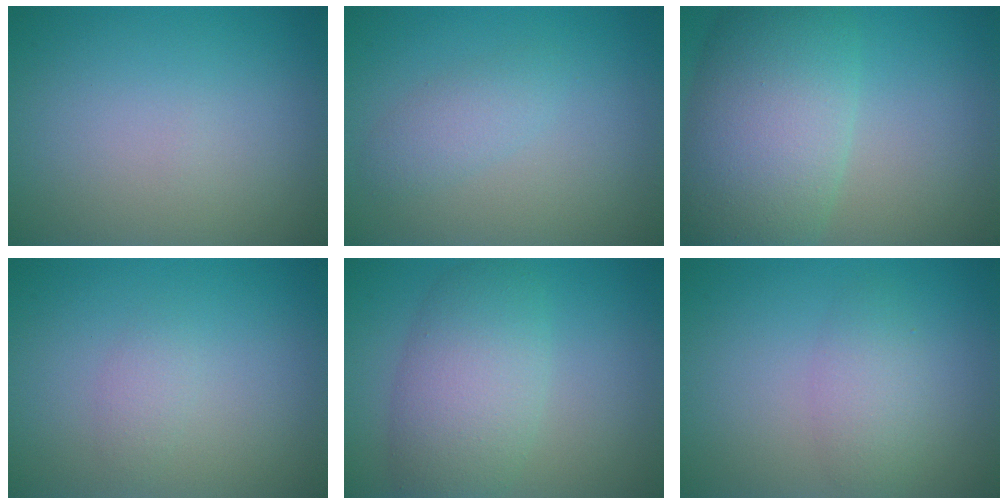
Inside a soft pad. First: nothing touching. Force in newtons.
{"total": 1.8, "press": 1.8, "slide": 0.0}
{"total": 9.6, "press": 9.6, "slide": 0.3}
{"total": 1.2, "press": 1.2, "slide": 0.0}
{"total": 5.9, "press": 5.9, "slide": 0.2}
{"total": 2.4, "press": 2.4, "slide": 0.0}